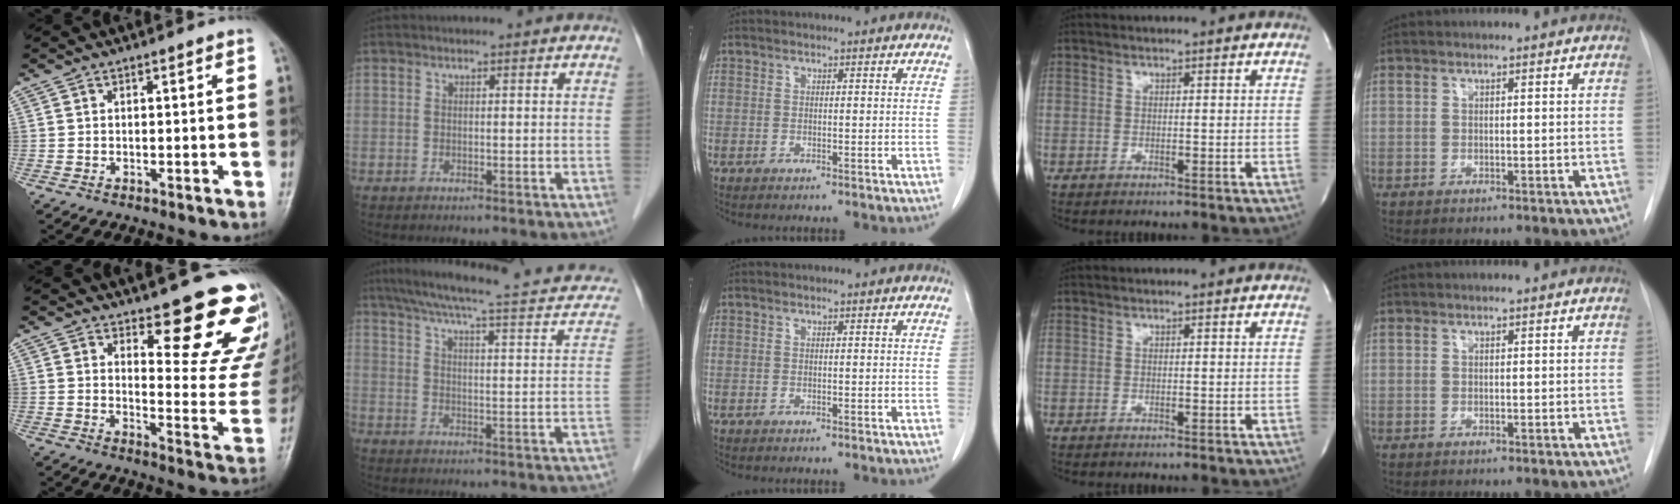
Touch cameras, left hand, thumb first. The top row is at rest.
{"thumb": {"total": 18.0, "force": [12.8, 5.8, 11.2], "torque": [-0.090, -0.102, 0.158]}, "index": {"total": 21.0, "force": [15.8, 4.4, 13.1], "torque": [-0.194, 0.024, 0.188]}}